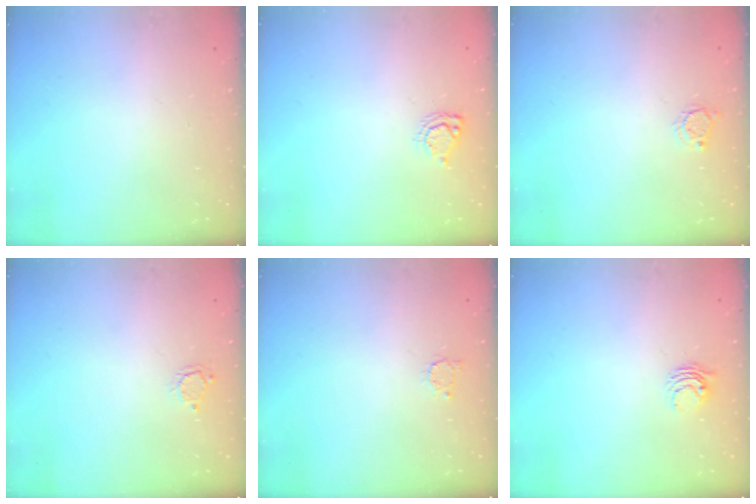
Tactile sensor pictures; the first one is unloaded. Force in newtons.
{"total": 6.0, "press": 6.0, "slide": 0.7}
{"total": 3.5, "press": 3.5, "slide": 0.3}
{"total": 2.8, "press": 2.8, "slide": 0.3}
{"total": 2.5, "press": 2.5, "slide": 0.4}
{"total": 3.7, "press": 3.7, "slide": 0.3}